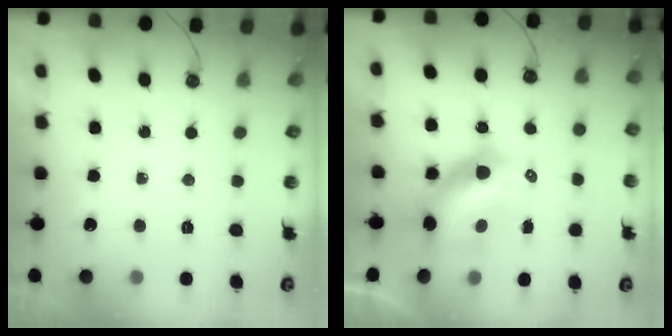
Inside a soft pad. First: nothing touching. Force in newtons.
{"total": 9.4, "press": 9.3, "slide": 0.9}